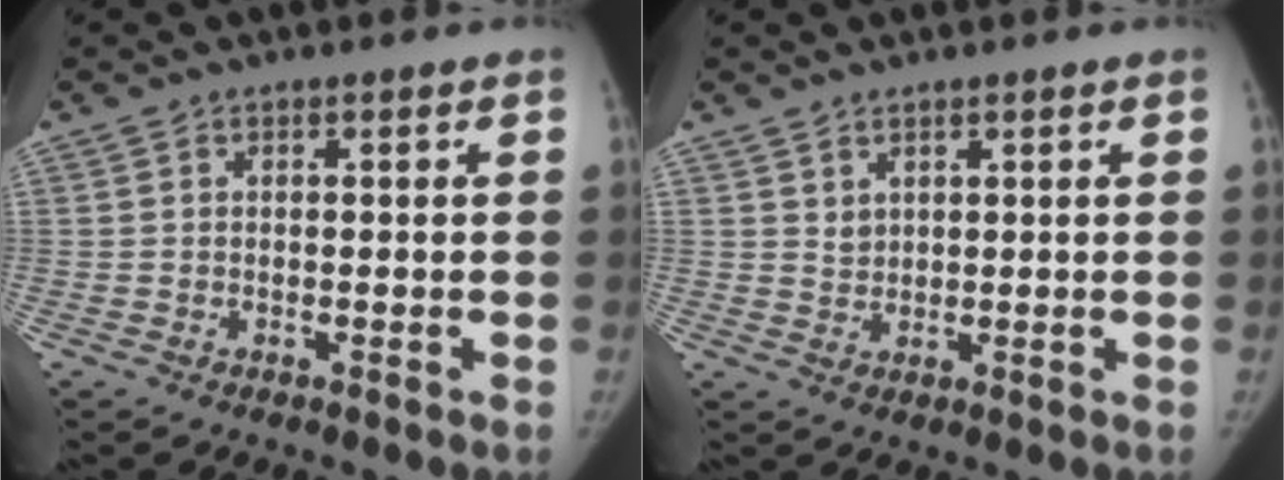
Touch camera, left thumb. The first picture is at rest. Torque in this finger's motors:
{"motor_torque": [0.11, 0.03, 0.41, -0.30, 0.07]}